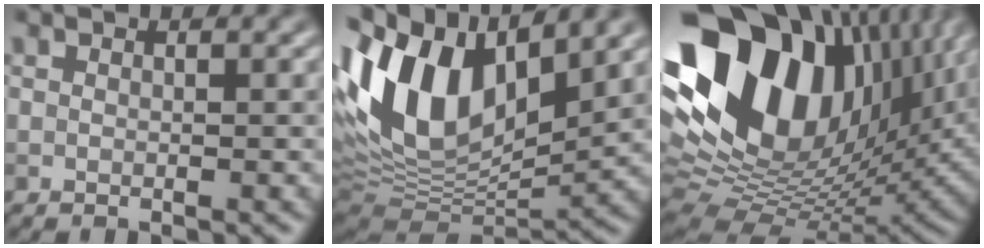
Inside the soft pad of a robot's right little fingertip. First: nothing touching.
{"total": 14.5, "force": [4.4, 7.8, 11.4], "torque": [-0.220, 0.018, 0.073]}
{"total": 19.5, "force": [7.6, 12.0, 13.4], "torque": [-0.268, 0.033, 0.132]}